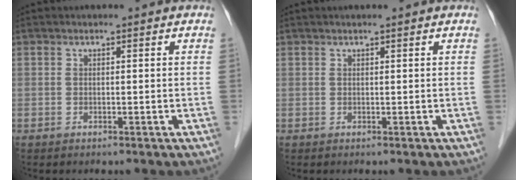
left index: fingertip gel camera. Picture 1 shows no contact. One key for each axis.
{"total": 0.7, "fx": 0.6, "fy": -0.1, "fz": 0.4, "tx": -0.005, "ty": 0.009, "tz": 0.013}